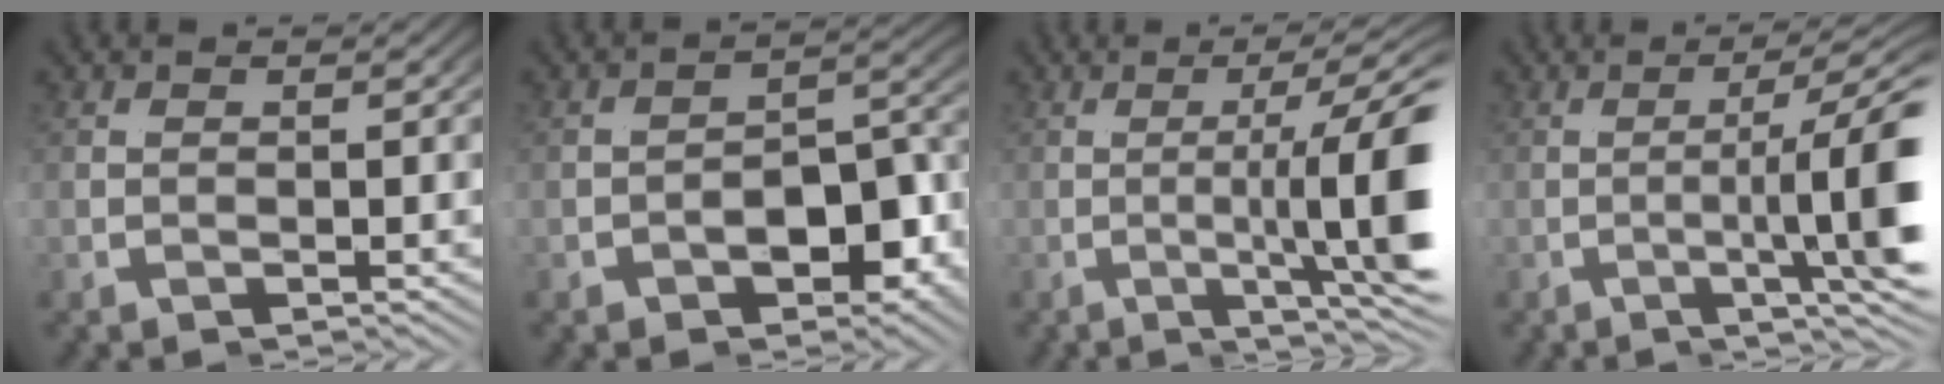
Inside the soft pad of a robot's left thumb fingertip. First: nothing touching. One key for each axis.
{"total": 6.8, "fx": -2.7, "fy": 3.2, "fz": 5.4, "tx": -0.098, "ty": -0.019, "tz": -0.025}
{"total": 8.7, "fx": 0.0, "fy": -3.6, "fz": 7.9, "tx": -0.094, "ty": 0.055, "tz": -0.027}
{"total": 7.7, "fx": 0.2, "fy": -3.4, "fz": 6.9, "tx": -0.076, "ty": 0.055, "tz": -0.029}